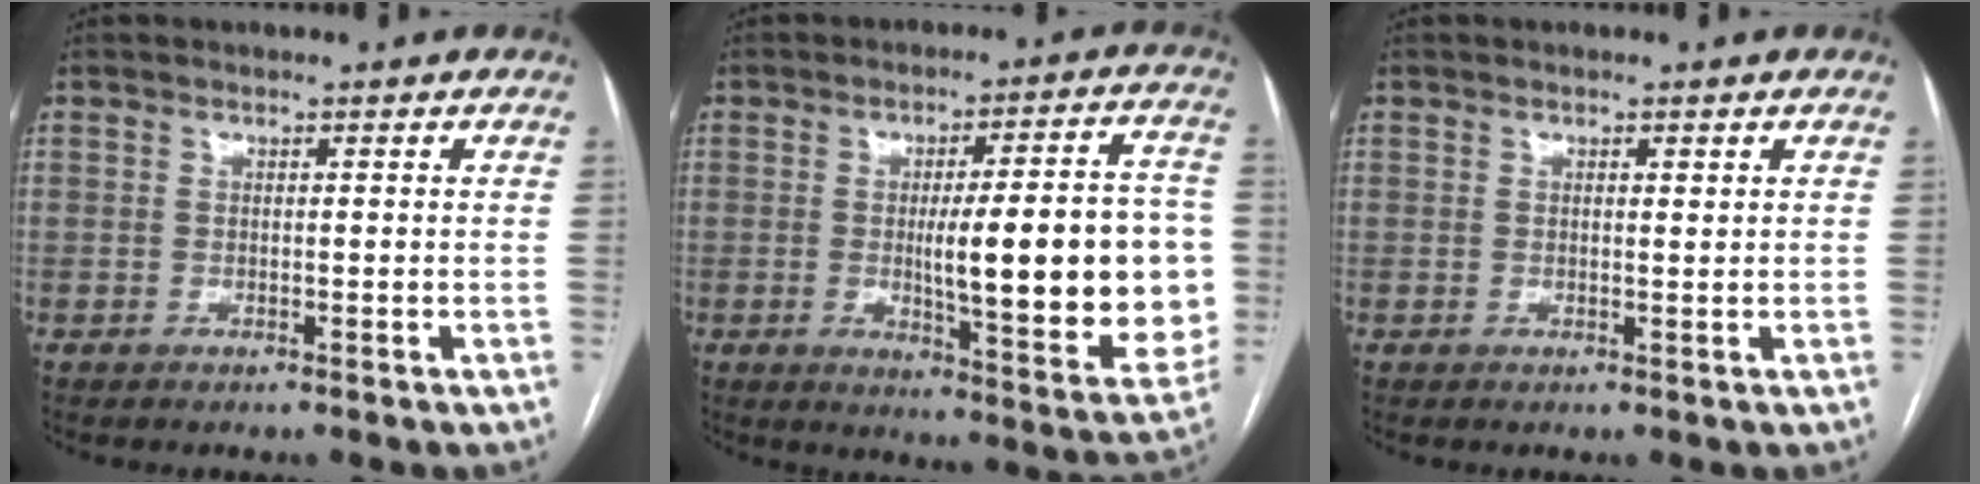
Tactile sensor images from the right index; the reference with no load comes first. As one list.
[{"total": 20.4, "force": [-1.1, 3.9, 20.0], "torque": [-0.229, 0.011, -0.002]}, {"total": 0.9, "force": [0.4, 0.2, 0.8], "torque": [-0.013, -0.002, 0.007]}]